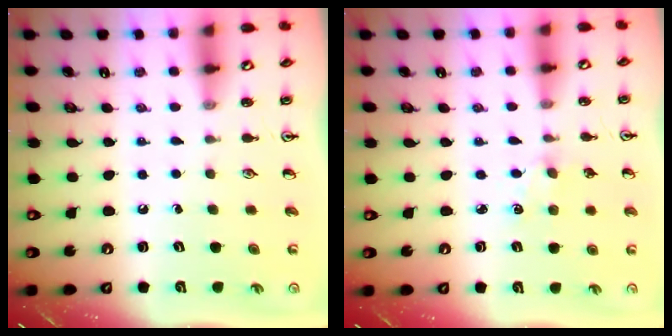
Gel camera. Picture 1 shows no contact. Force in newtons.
{"total": 1.3, "press": 1.3, "slide": 0.2}